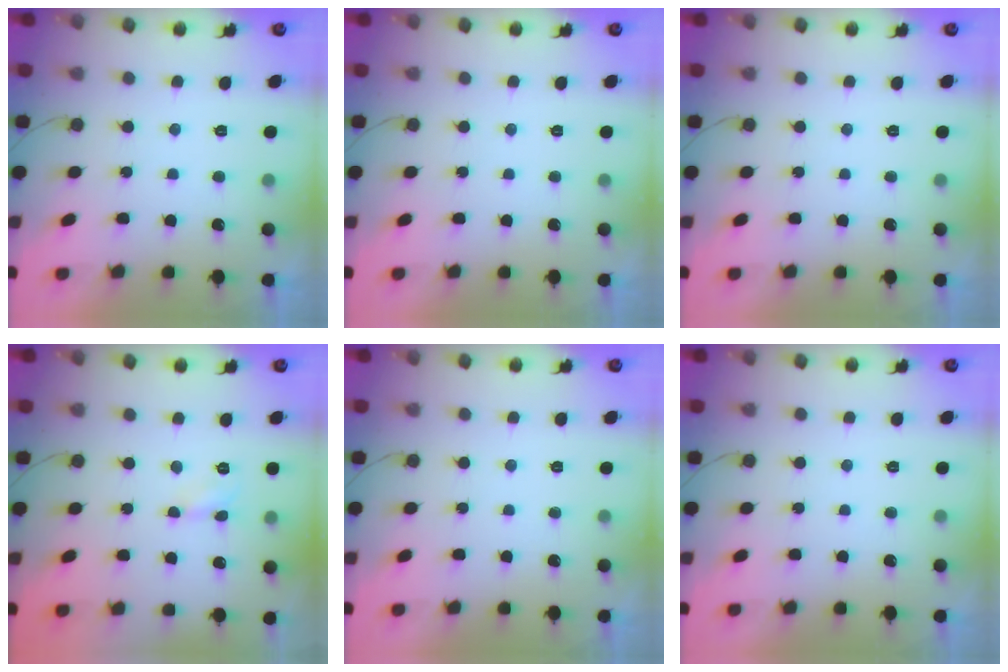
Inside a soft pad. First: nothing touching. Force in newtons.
{"total": 0.0}
{"total": 0.0}
{"total": 2.9, "press": 2.9, "slide": 0.4}
{"total": 0.0}
{"total": 0.0}